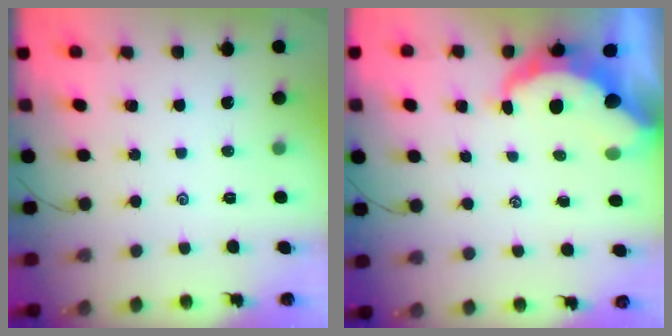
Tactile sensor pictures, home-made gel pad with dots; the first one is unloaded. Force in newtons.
{"total": 8.9, "press": 8.9, "slide": 1.1}